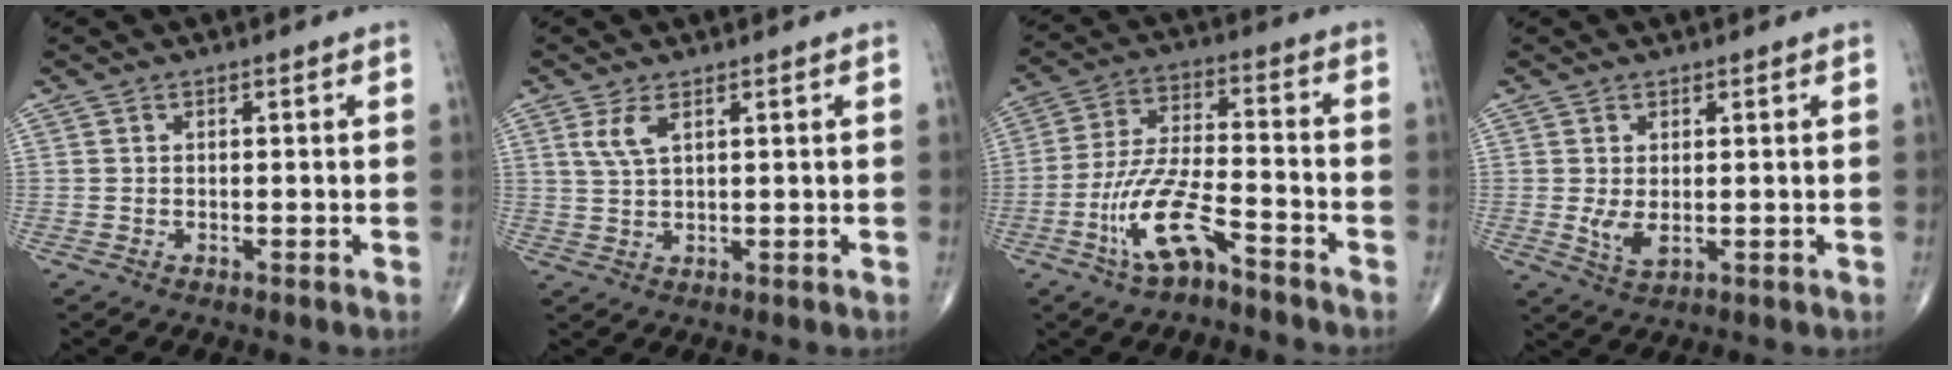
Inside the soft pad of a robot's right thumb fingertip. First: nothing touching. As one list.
[{"total": 3.3, "force": [1.6, 1.1, 2.7], "torque": [-0.062, -0.002, 0.040]}, {"total": 12.2, "force": [-6.8, 3.8, 9.3], "torque": [-0.199, 0.048, -0.125]}, {"total": 3.3, "force": [0.1, 1.5, 3.0], "torque": [-0.060, -0.011, 0.010]}]